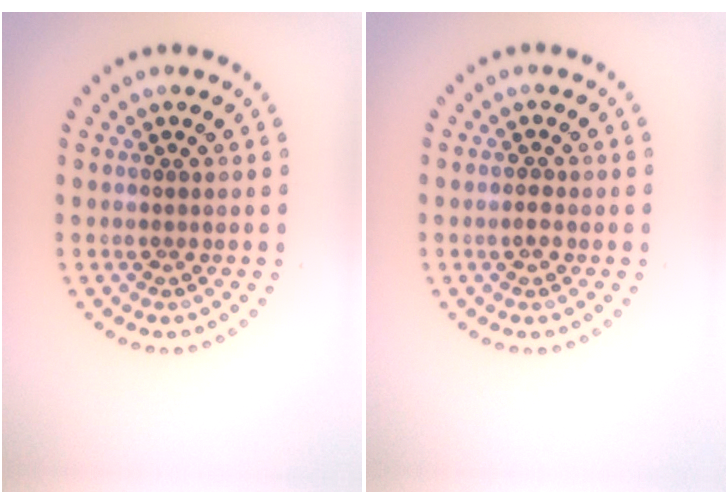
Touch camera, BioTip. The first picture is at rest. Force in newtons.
{"total": 1.1, "press": 1.0, "slide": 0.5}